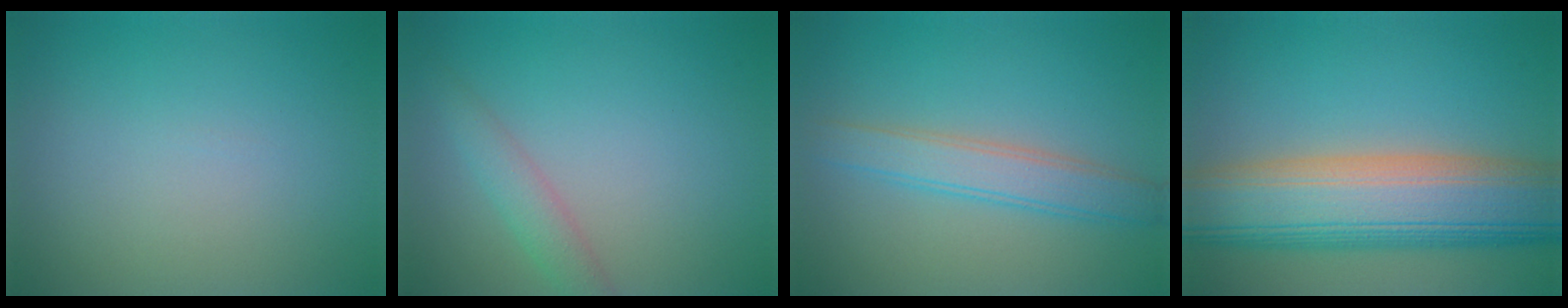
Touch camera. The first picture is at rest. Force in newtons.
{"total": 2.2, "press": 2.2, "slide": 0.1}
{"total": 3.6, "press": 3.6, "slide": 0.1}
{"total": 13.0, "press": 13.0, "slide": 0.5}